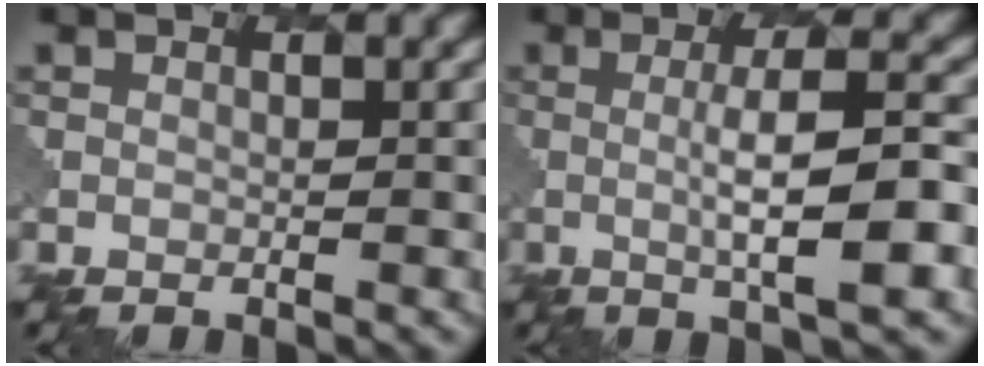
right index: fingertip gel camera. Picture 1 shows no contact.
{"total": 6.6, "force": [0.2, 1.3, 6.5], "torque": [-0.105, 0.003, -0.004]}